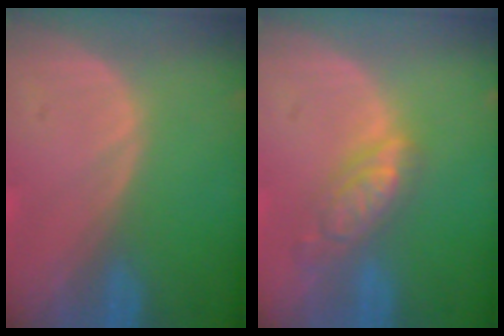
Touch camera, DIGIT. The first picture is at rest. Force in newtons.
{"total": 5.8, "press": 5.1, "slide": 2.8}